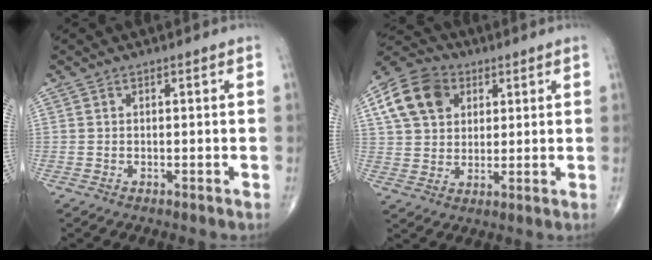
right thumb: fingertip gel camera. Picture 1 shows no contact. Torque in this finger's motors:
{"motor_torque": [-0.25, 1.62, 1.08, 0.54, 0.05]}